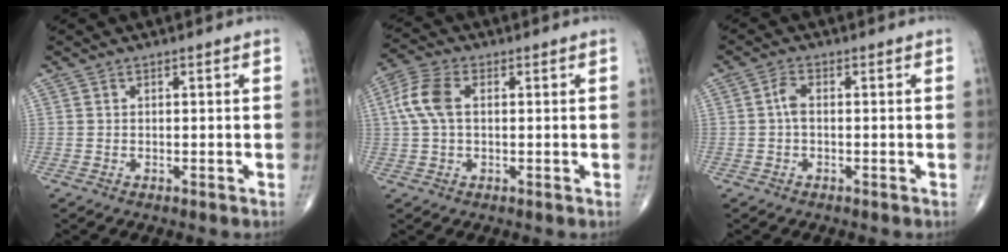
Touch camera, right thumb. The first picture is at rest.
{"total": 7.3, "force": [1.1, 4.2, 5.8], "torque": [-0.143, 0.020, 0.019]}
{"total": 2.4, "force": [-0.2, 1.2, 2.1], "torque": [-0.042, 0.007, -0.008]}